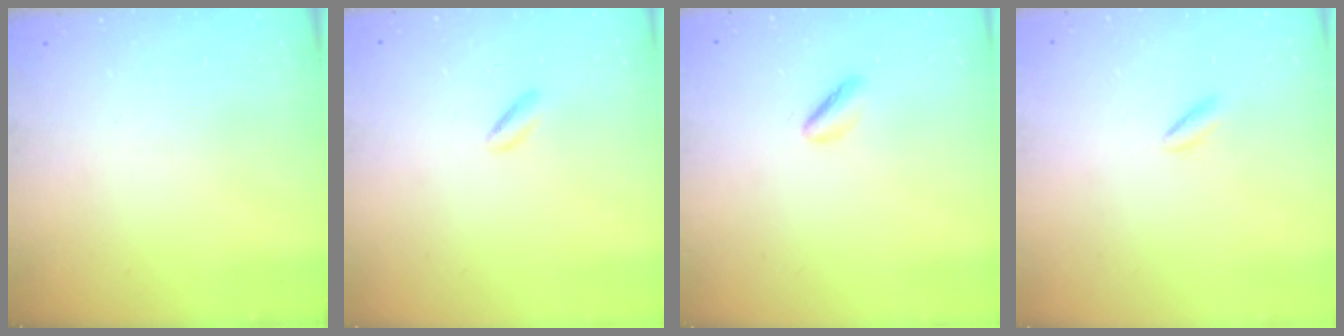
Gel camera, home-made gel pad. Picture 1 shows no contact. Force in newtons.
{"total": 1.7, "press": 1.5, "slide": 0.7}
{"total": 2.5, "press": 2.4, "slide": 0.6}
{"total": 1.8, "press": 1.6, "slide": 0.8}